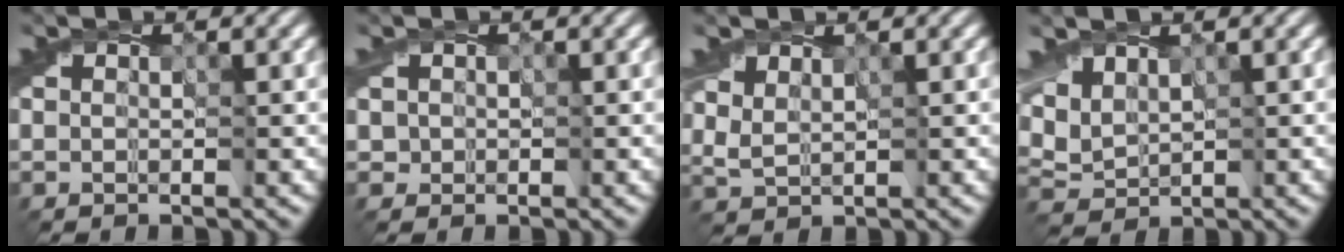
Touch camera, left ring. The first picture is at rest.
{"total": 0.9, "force": [0.2, 0.8, -0.2], "torque": [0.014, 0.002, -0.003]}
{"total": 1.9, "force": [1.6, 1.0, 0.6], "torque": [-0.018, 0.002, 0.037]}
{"total": 3.2, "force": [2.2, 1.9, 1.2], "torque": [-0.044, 0.003, 0.060]}